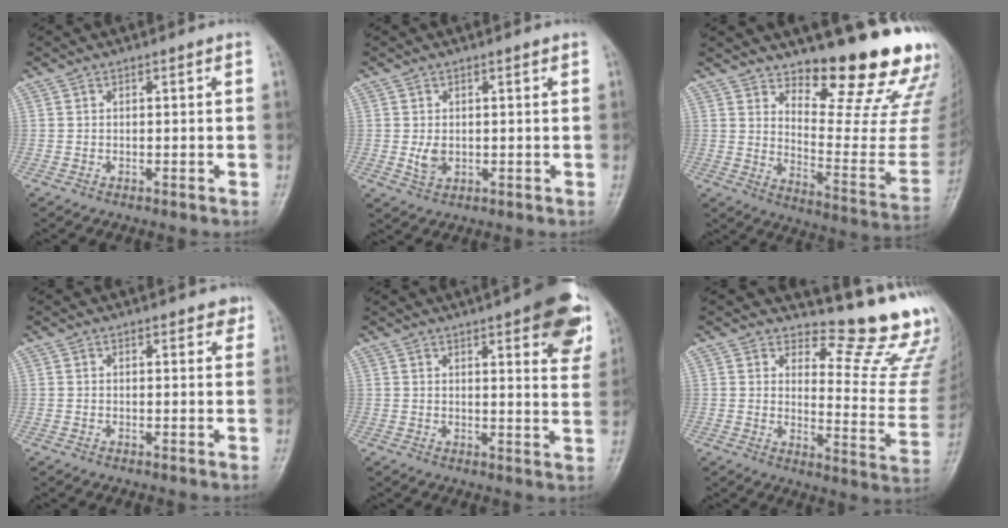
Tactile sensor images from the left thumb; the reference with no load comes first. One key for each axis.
{"total": 2.7, "fx": 0.3, "fy": 1.9, "fz": 2.0, "tx": -0.031, "ty": -0.008, "tz": 0.013}
{"total": 18.5, "fx": 14.9, "fy": 3.8, "fz": 10.2, "tx": -0.105, "ty": -0.145, "tz": 0.211}
{"total": 2.1, "fx": 1.5, "fy": 1.0, "fz": 0.9, "tx": 0.006, "ty": -0.005, "tz": 0.012}
{"total": 15.4, "fx": 8.3, "fy": 4.5, "fz": 12.2, "tx": -0.122, "ty": -0.032, "tz": 0.095}
{"total": 14.9, "fx": 14.0, "fy": 2.3, "fz": 4.5, "tx": -0.025, "ty": -0.179, "tz": 0.160}